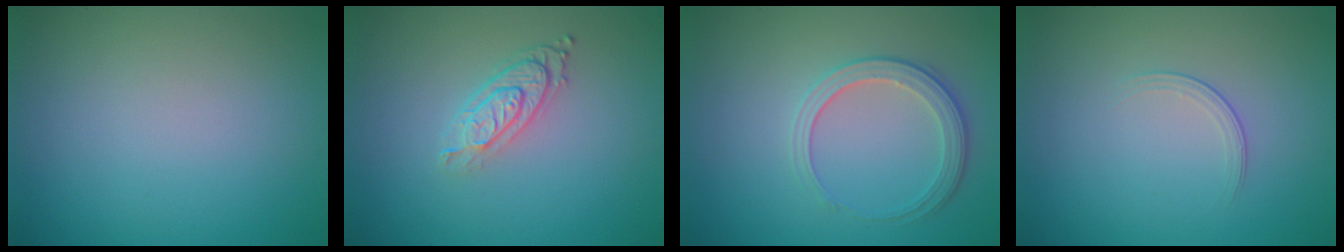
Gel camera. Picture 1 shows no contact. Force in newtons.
{"total": 3.2, "press": 2.3, "slide": 2.2}
{"total": 2.7, "press": 2.5, "slide": 1.2}
{"total": 1.3, "press": 0.5, "slide": 1.2}